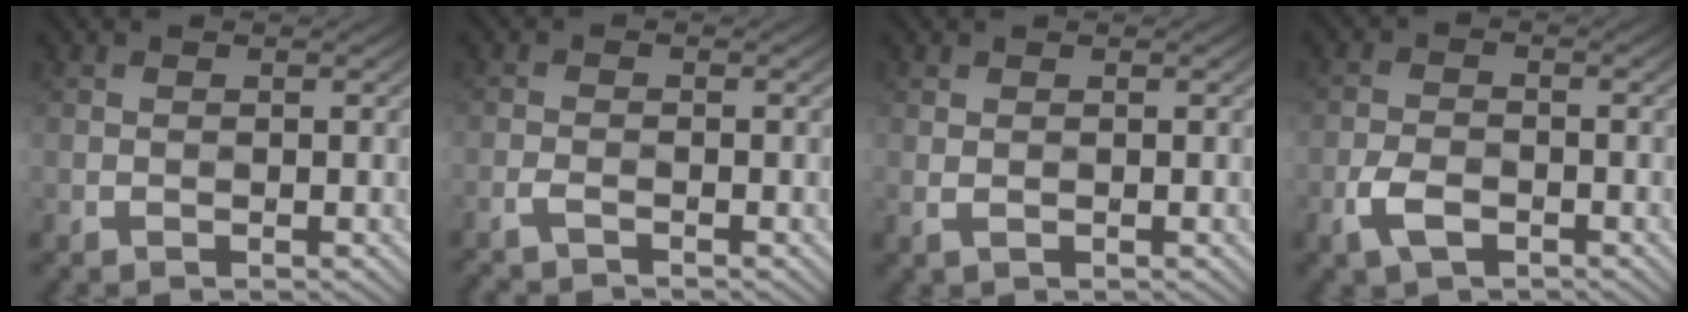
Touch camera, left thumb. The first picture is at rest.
{"total": 2.2, "force": [-1.9, 0.3, 1.1], "torque": [-0.024, -0.002, -0.039]}
{"total": 1.1, "force": [0.7, 0.5, 0.7], "torque": [-0.012, -0.004, 0.011]}
{"total": 4.1, "force": [-1.2, 2.4, 3.1], "torque": [-0.063, -0.001, -0.030]}